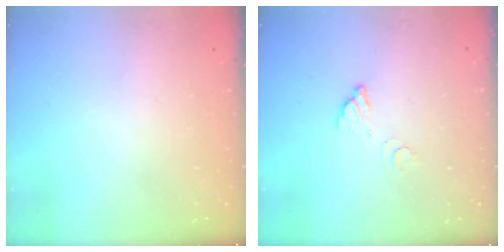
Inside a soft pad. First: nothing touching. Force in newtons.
{"total": 3.5, "press": 3.5, "slide": 0.3}